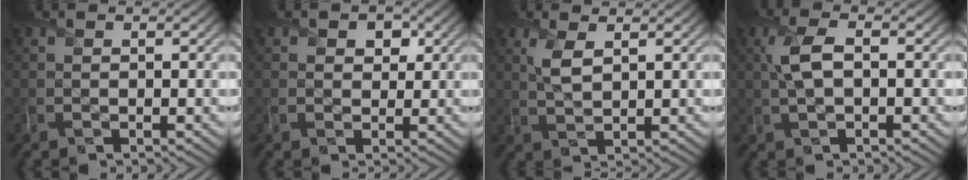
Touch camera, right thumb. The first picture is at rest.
{"total": 2.4, "force": [1.1, 1.9, 1.1], "torque": [-0.014, -0.005, 0.014]}
{"total": 3.1, "force": [1.4, 1.2, 2.5], "torque": [-0.065, 0.000, 0.031]}
{"total": 4.1, "force": [0.4, 1.7, 3.7], "torque": [-0.093, 0.009, 0.006]}